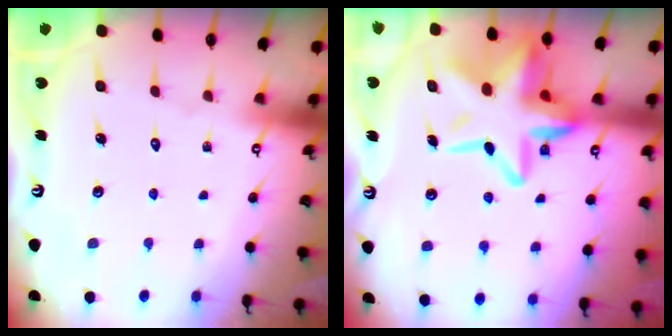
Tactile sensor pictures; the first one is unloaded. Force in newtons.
{"total": 18.3, "press": 18.2, "slide": 1.9}